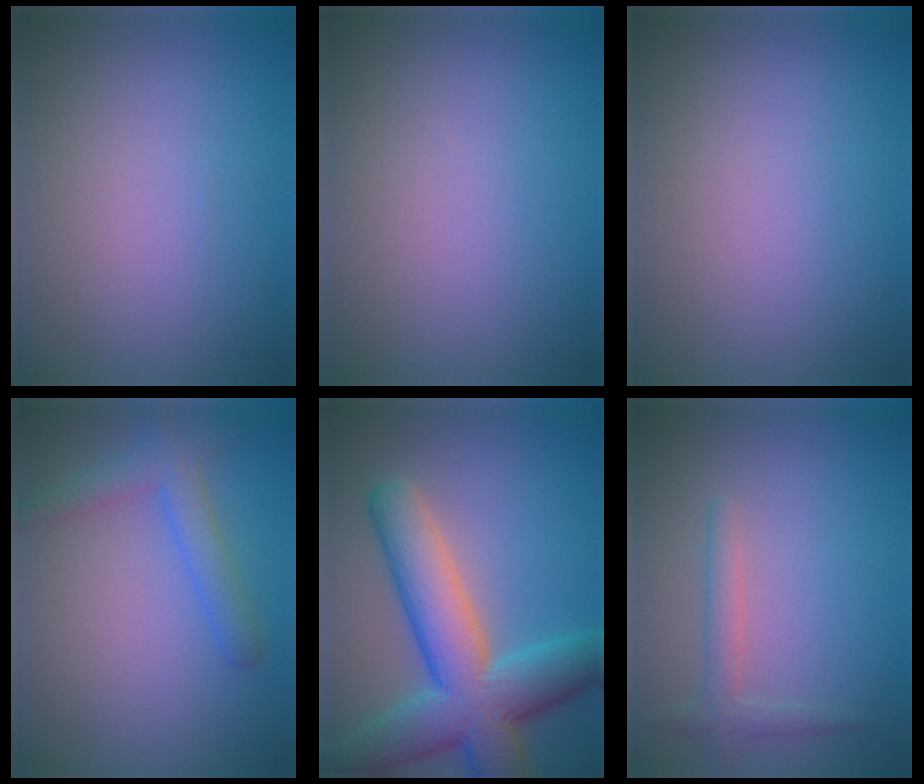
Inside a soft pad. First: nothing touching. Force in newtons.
{"total": 0.0}
{"total": 0.0}
{"total": 2.7, "press": 2.7, "slide": 0.1}
{"total": 10.4, "press": 10.4, "slide": 0.4}
{"total": 1.9, "press": 1.9, "slide": 0.0}